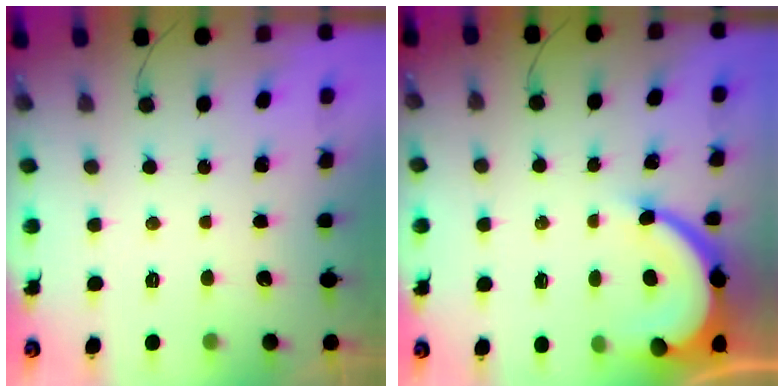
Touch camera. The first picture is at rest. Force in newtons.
{"total": 9.4, "press": 9.3, "slide": 1.0}